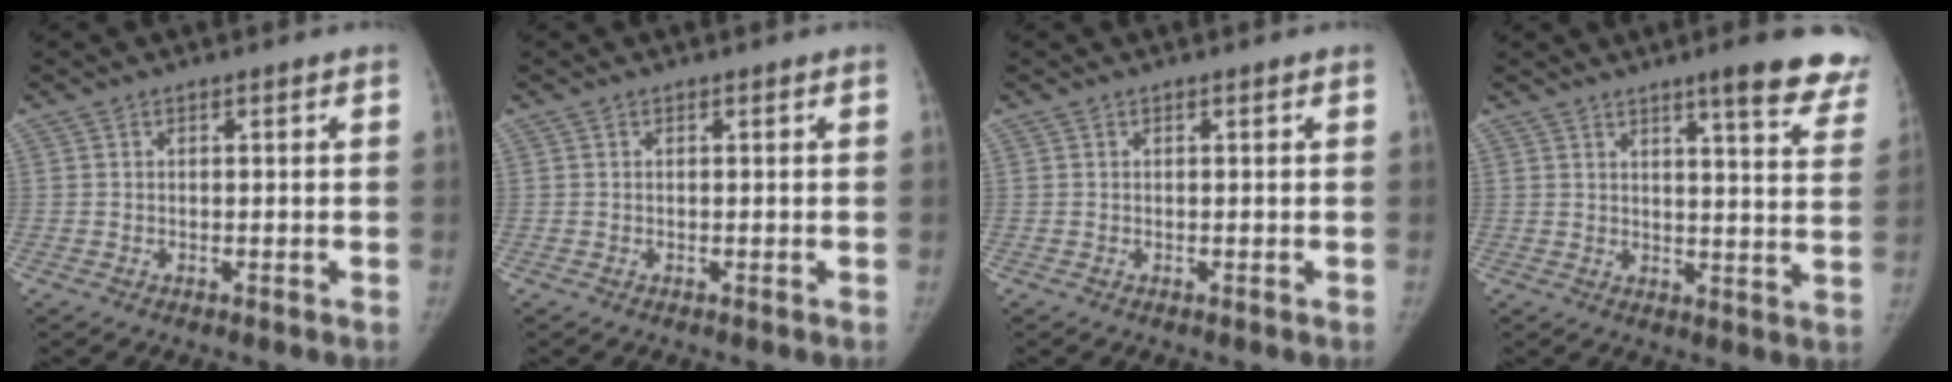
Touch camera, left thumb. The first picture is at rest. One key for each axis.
{"total": 0.0}
{"total": 0.0}
{"total": 14.2, "fx": 10.2, "fy": 2.2, "fz": 9.6, "tx": -0.085, "ty": -0.052, "tz": 0.114}